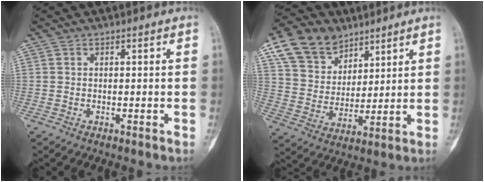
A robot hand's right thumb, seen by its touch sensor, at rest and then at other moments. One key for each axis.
{"total": 14.0, "fx": 8.6, "fy": 9.5, "fz": 5.5, "tx": -0.072, "ty": -0.021, "tz": 0.167}